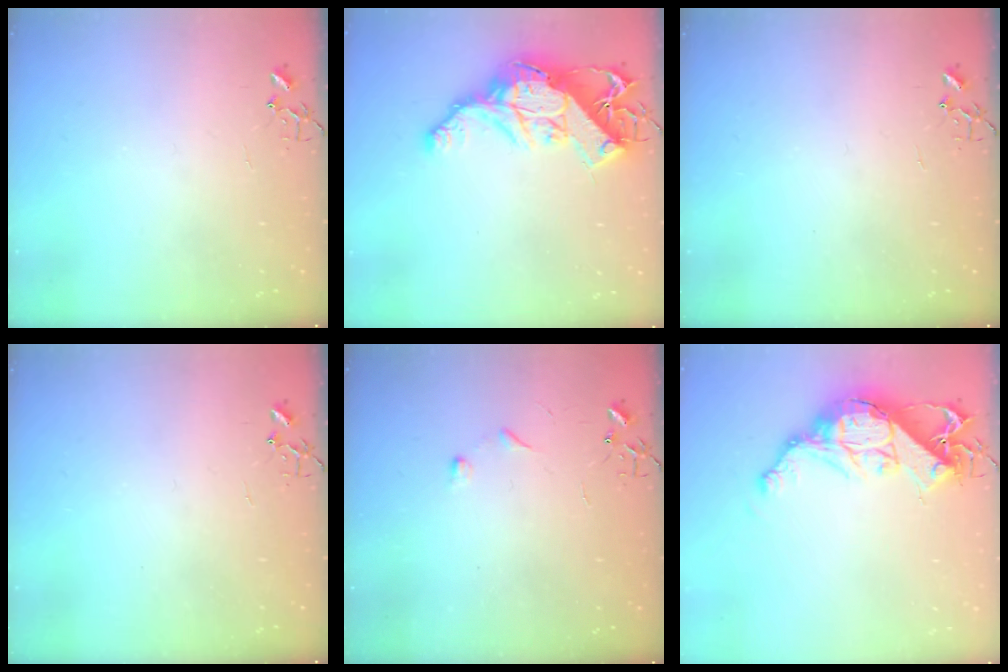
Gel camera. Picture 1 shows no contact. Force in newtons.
{"total": 18.1, "press": 18.0, "slide": 1.6}
{"total": 0.0}
{"total": 0.0}
{"total": 4.3, "press": 4.3, "slide": 0.6}
{"total": 15.3, "press": 15.3, "slide": 1.0}